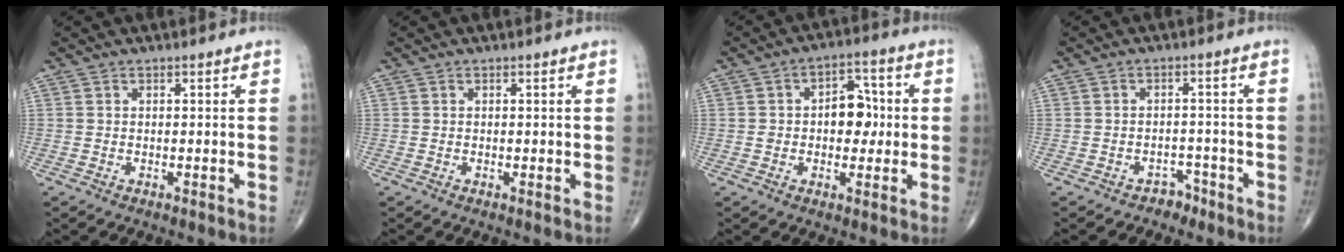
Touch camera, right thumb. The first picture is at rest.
{"total": 0.0}
{"total": 8.5, "force": [0.3, 5.7, 6.3], "torque": [-0.049, 0.020, 0.000]}
{"total": 2.6, "force": [-2.1, 1.6, 0.1], "torque": [0.006, 0.020, -0.031]}